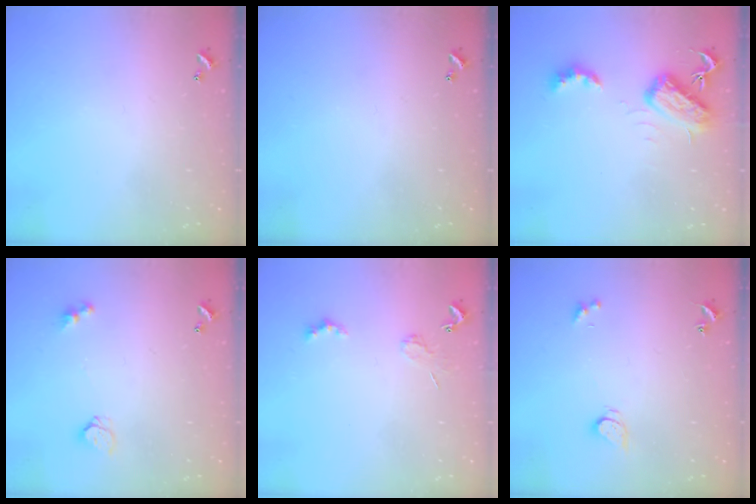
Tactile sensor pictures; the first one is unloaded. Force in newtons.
{"total": 0.0}
{"total": 5.9, "press": 5.9, "slide": 0.7}
{"total": 3.8, "press": 3.7, "slide": 0.2}
{"total": 2.0, "press": 1.9, "slide": 0.4}
{"total": 2.9, "press": 2.9, "slide": 0.5}